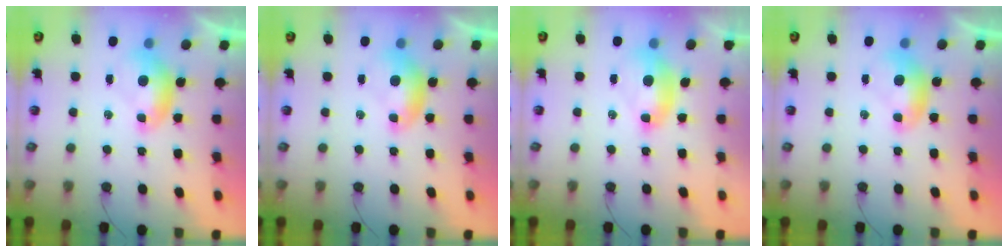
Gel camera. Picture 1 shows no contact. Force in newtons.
{"total": 0.0}
{"total": 2.4, "press": 2.4, "slide": 0.6}
{"total": 0.0}